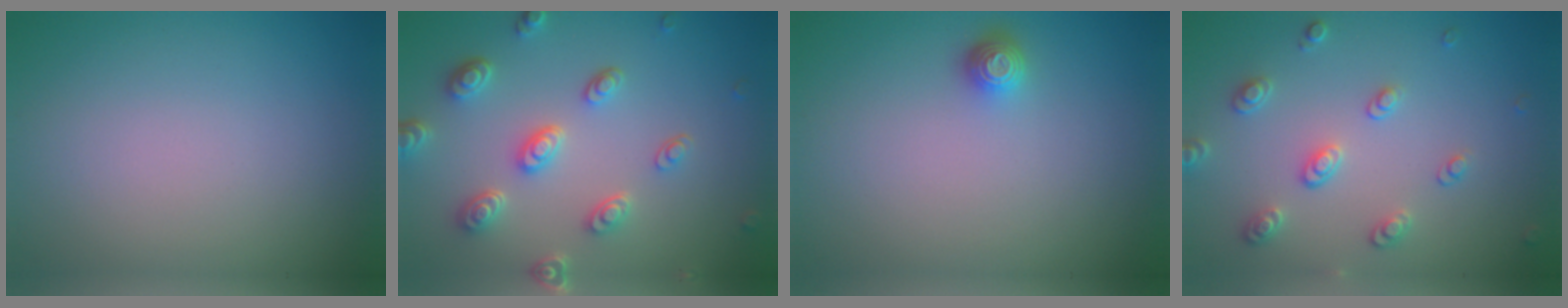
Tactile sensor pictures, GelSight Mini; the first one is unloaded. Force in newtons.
{"total": 4.5, "press": 3.6, "slide": 2.7}
{"total": 1.3, "press": 1.1, "slide": 0.7}
{"total": 2.7, "press": 2.6, "slide": 0.4}